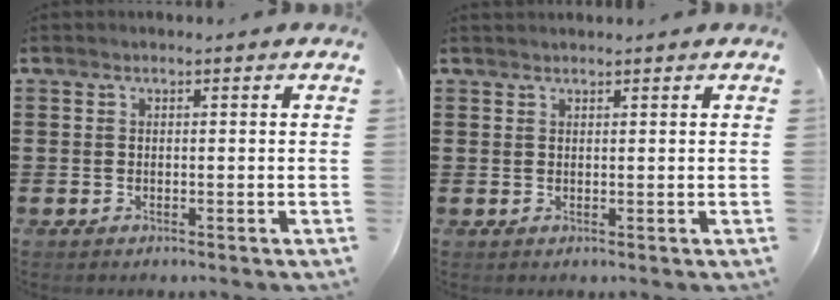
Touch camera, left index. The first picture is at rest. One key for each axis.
{"total": 0.8, "fx": 0.8, "fy": 0.1, "fz": 0.0, "tx": -0.003, "ty": 0.000, "tz": 0.016}